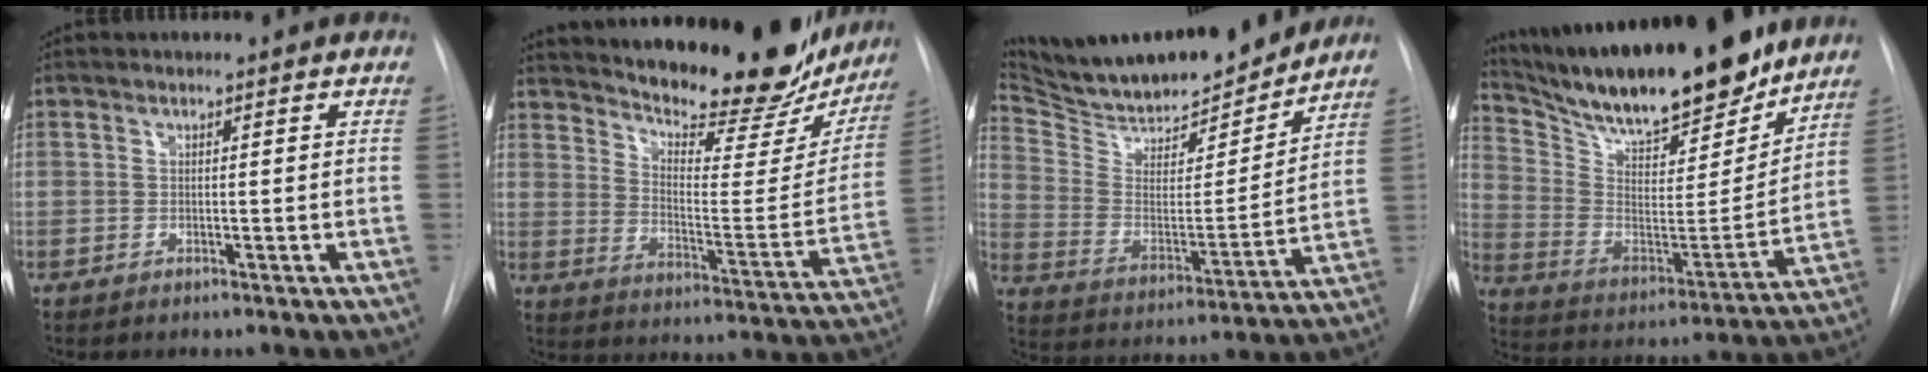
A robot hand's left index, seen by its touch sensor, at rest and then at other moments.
{"total": 24.4, "force": [21.3, 6.2, 10.2], "torque": [-0.158, -0.057, 0.277]}
{"total": 20.6, "force": [19.2, 3.7, 6.7], "torque": [-0.118, -0.024, 0.301]}
{"total": 25.1, "force": [21.1, 5.1, 12.5], "torque": [-0.220, -0.021, 0.331]}